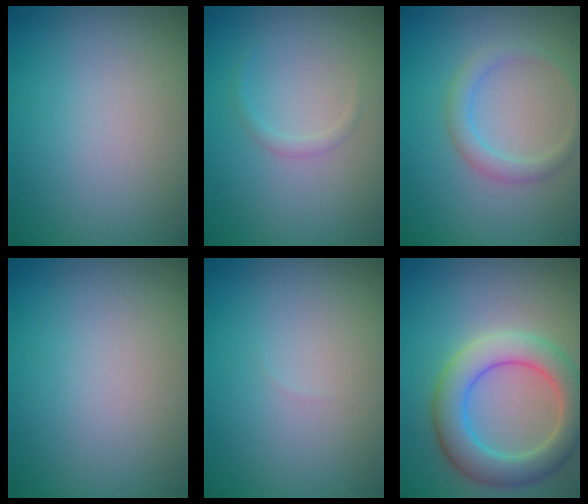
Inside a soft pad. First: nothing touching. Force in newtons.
{"total": 0.8, "press": 0.8, "slide": 0.1}
{"total": 2.0, "press": 2.0, "slide": 0.1}
{"total": 0.0}
{"total": 0.0}
{"total": 5.9, "press": 5.9, "slide": 0.3}